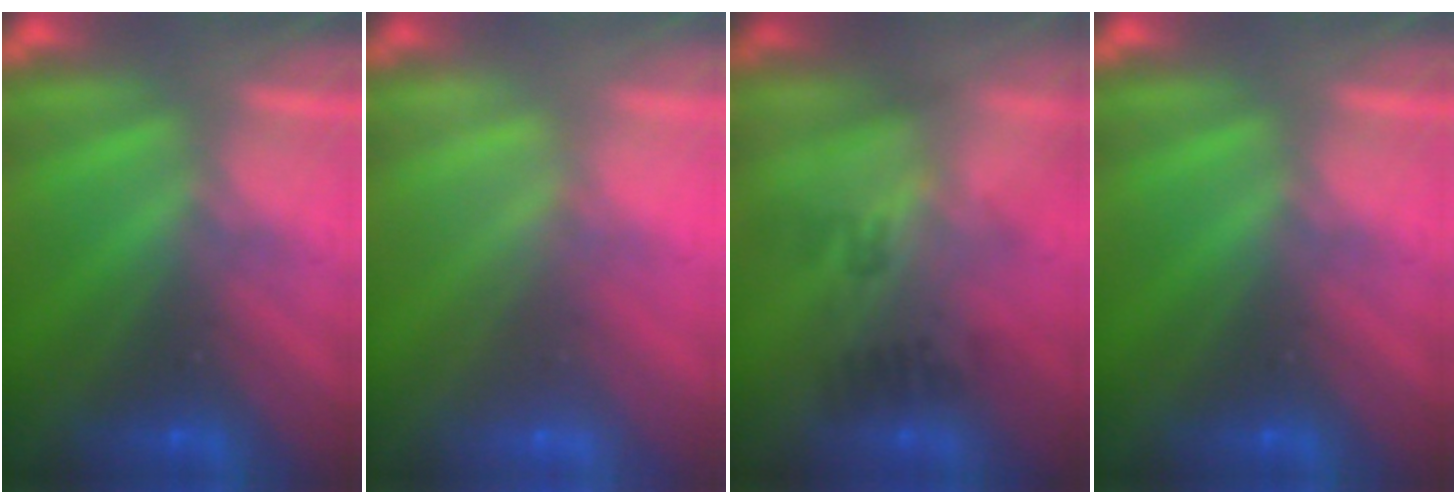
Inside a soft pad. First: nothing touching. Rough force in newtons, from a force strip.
{"total": 1.8}
{"total": 2.4}
{"total": 0.0}